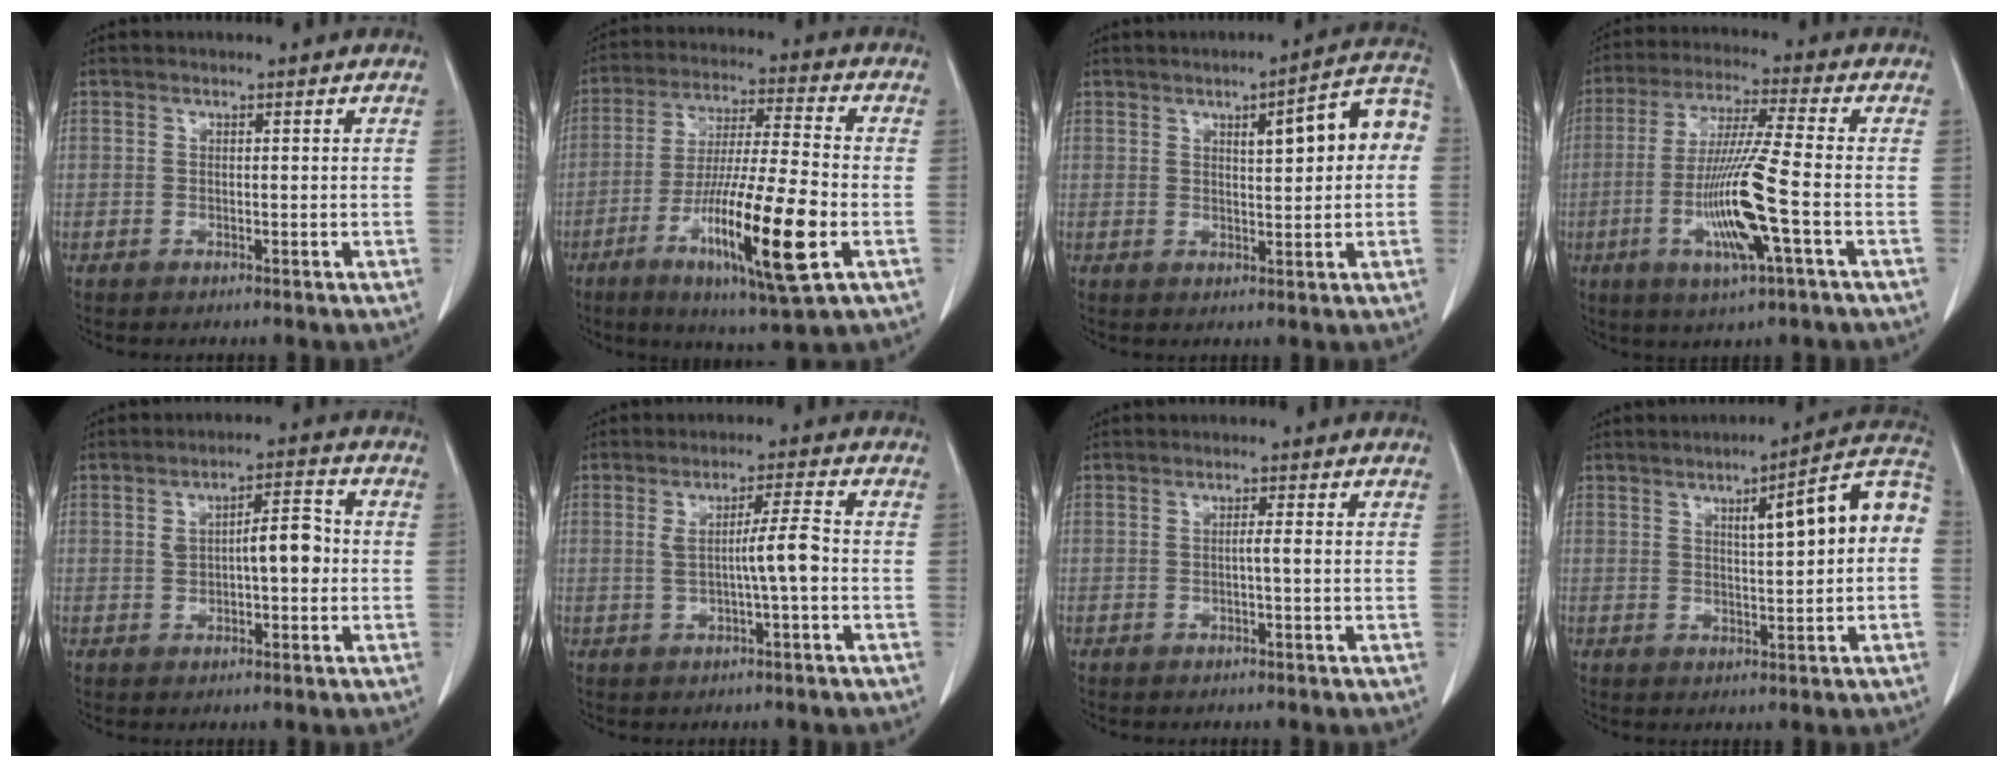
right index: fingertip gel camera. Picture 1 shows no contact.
{"total": 17.0, "force": [-6.0, 0.9, 15.9], "torque": [-0.294, -0.027, -0.103]}
{"total": 9.2, "force": [1.9, 2.0, 8.8], "torque": [-0.116, 0.028, 0.022]}
{"total": 13.0, "force": [-3.7, -0.2, 12.5], "torque": [-0.250, -0.017, -0.072]}
{"total": 6.3, "force": [0.1, 2.0, 5.9], "torque": [-0.097, 0.020, 0.003]}
{"total": 5.1, "force": [-0.5, -0.4, 5.1], "torque": [-0.085, 0.004, -0.006]}
{"total": 1.2, "force": [-0.2, -0.2, 1.2], "torque": [-0.022, 0.001, -0.004]}
{"total": 11.0, "force": [1.8, 1.4, 10.7], "torque": [-0.144, 0.030, 0.020]}